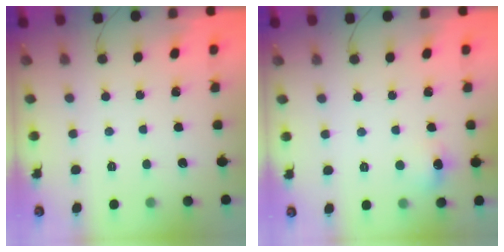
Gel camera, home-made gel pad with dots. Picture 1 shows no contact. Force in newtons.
{"total": 7.0, "press": 6.8, "slide": 1.6}